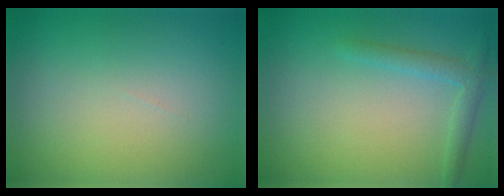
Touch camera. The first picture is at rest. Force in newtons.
{"total": 1.9, "press": 1.9, "slide": 0.1}